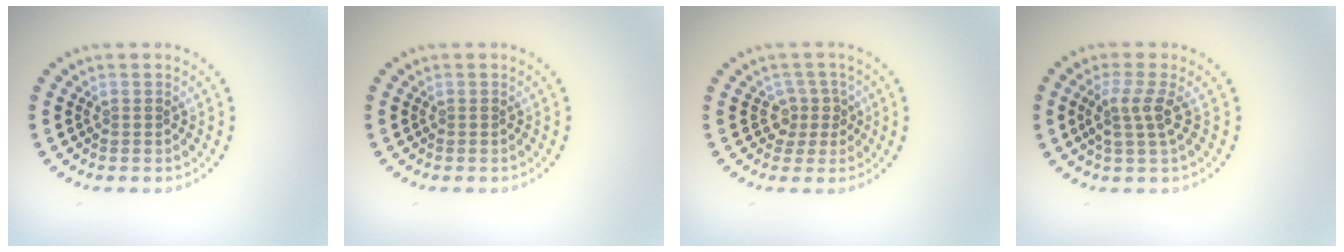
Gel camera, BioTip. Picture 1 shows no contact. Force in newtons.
{"total": 0.0}
{"total": 2.2, "press": 1.6, "slide": 1.5}
{"total": 2.6, "press": 2.0, "slide": 1.6}